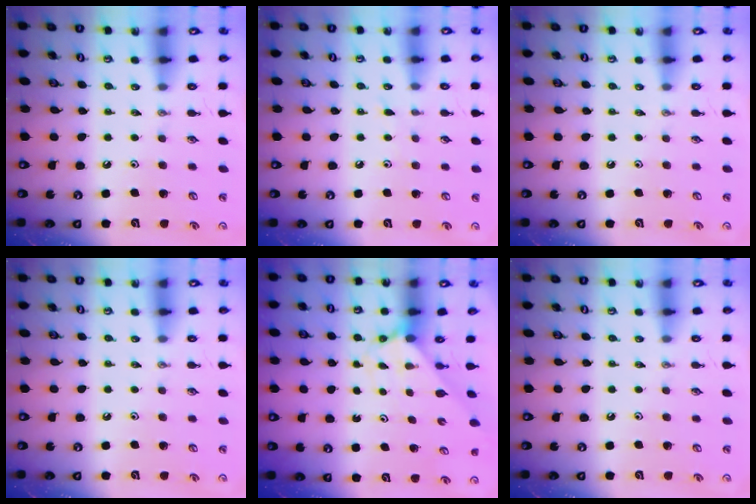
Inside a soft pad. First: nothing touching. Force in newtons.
{"total": 3.7, "press": 3.7, "slide": 0.4}
{"total": 0.0}
{"total": 0.0}
{"total": 2.3, "press": 2.3, "slide": 0.2}
{"total": 0.0}